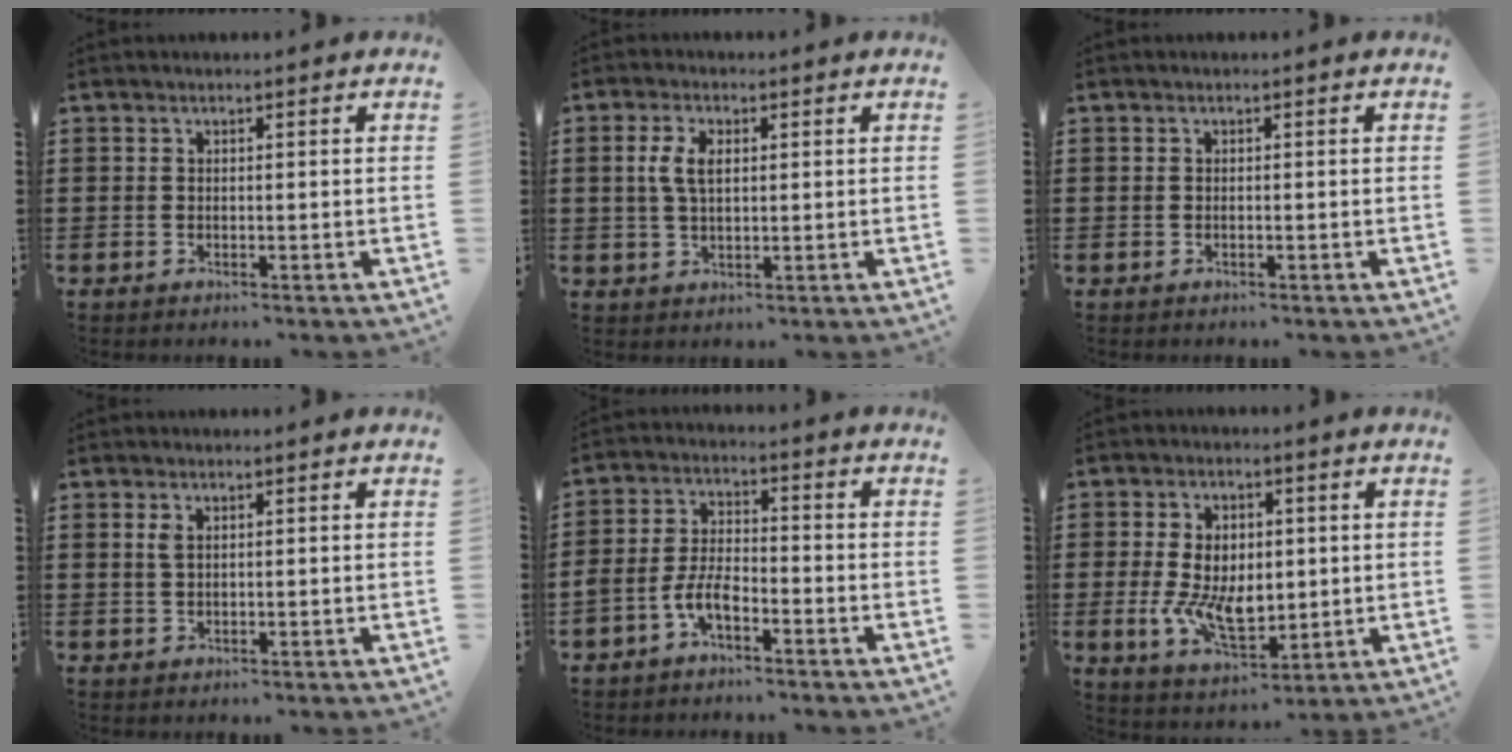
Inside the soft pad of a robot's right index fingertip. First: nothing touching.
{"total": 4.5, "force": [0.8, 2.3, 3.8], "torque": [-0.087, 0.009, 0.009]}
{"total": 0.0}
{"total": 1.6, "force": [0.6, 0.7, 1.3], "torque": [-0.029, 0.004, 0.009]}
{"total": 5.1, "force": [-3.1, 2.3, 3.4], "torque": [-0.094, 0.001, -0.067]}
{"total": 8.9, "force": [0.1, 5.5, 7.1], "torque": [-0.149, 0.005, -0.001]}